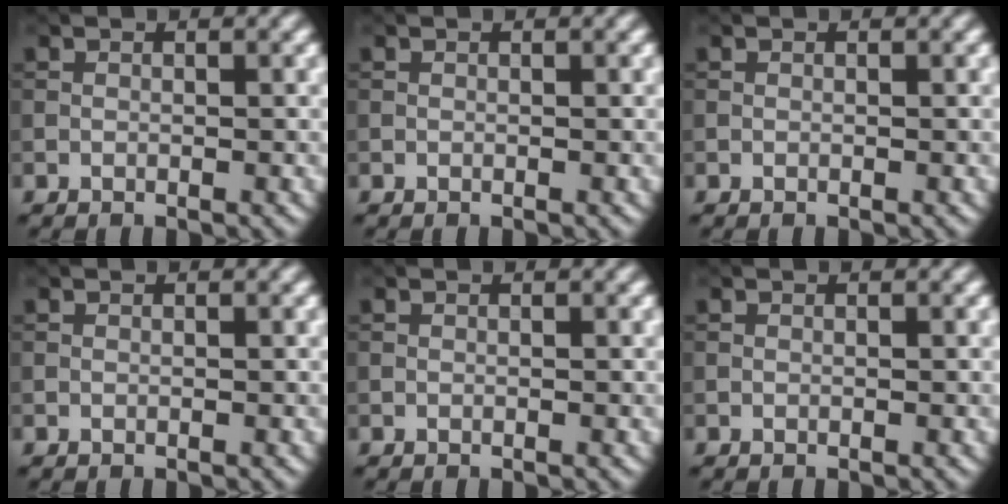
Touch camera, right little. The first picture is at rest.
{"total": 0.0}
{"total": 0.0}
{"total": 0.0}
{"total": 0.0}
{"total": 0.0}